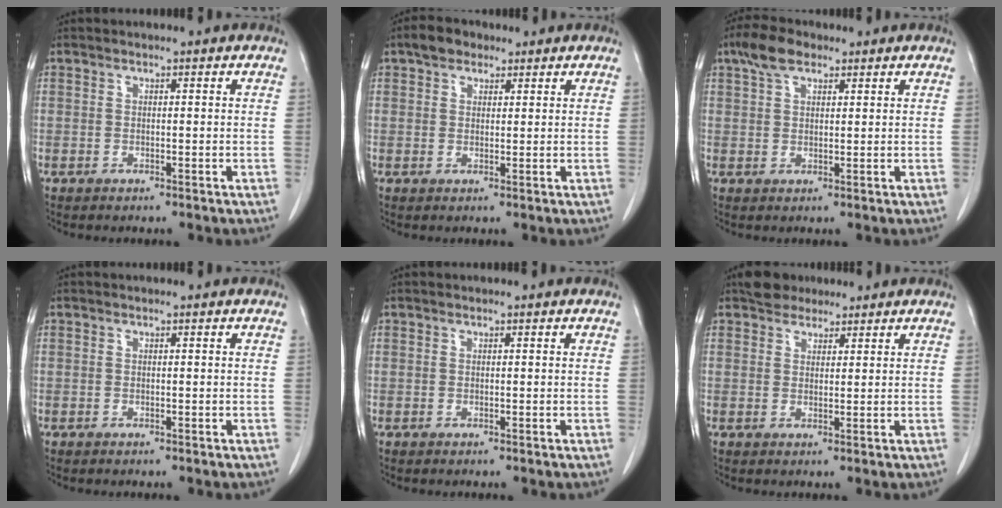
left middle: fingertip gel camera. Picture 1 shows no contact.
{"total": 3.5, "force": [2.3, 2.2, 1.5], "torque": [-0.030, 0.015, 0.039]}
{"total": 4.9, "force": [3.2, 2.3, 2.9], "torque": [-0.063, 0.017, 0.061]}
{"total": 0.0}
{"total": 0.0}
{"total": 3.8, "force": [3.1, 2.0, 0.8], "torque": [-0.017, 0.017, 0.053]}